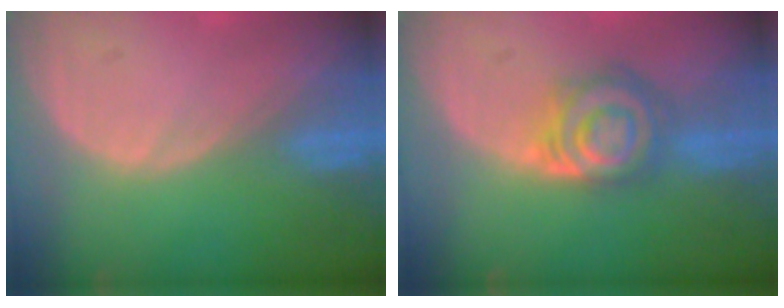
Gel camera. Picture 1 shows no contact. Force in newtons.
{"total": 7.2, "press": 6.7, "slide": 2.8}